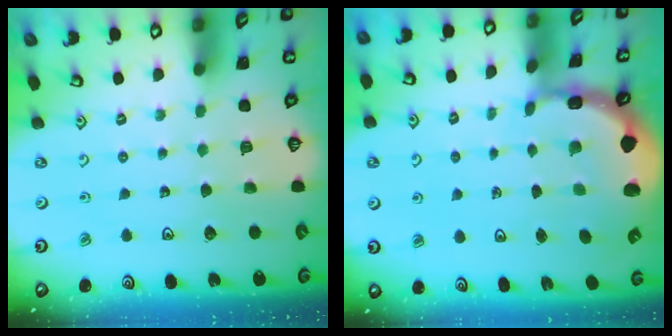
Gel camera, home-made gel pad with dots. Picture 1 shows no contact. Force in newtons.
{"total": 2.5, "press": 2.4, "slide": 0.9}